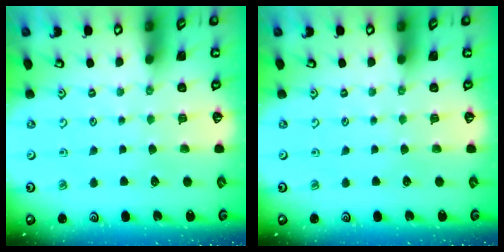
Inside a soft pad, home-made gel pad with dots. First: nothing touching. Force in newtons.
{"total": 0.0}